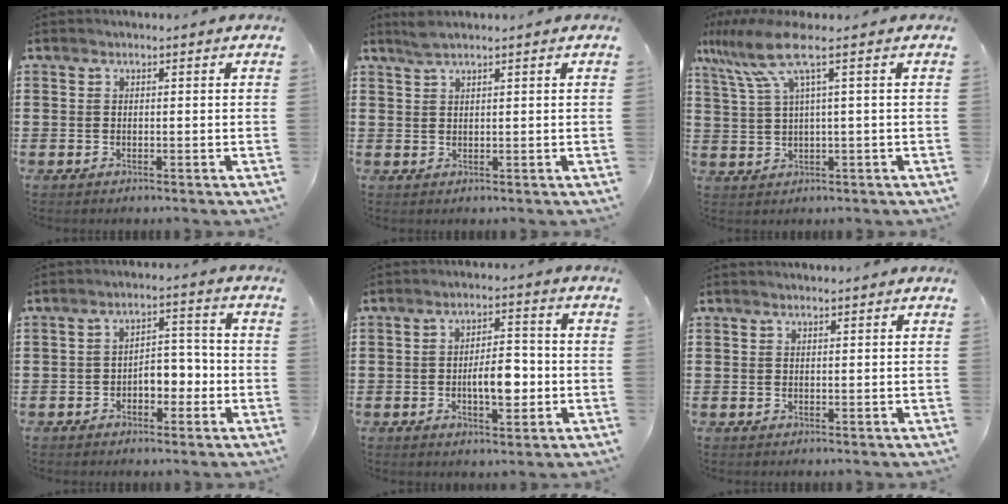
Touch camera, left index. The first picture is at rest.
{"total": 2.3, "force": [1.8, 0.2, 1.4], "torque": [-0.030, 0.002, 0.032]}
{"total": 7.8, "force": [3.1, 1.1, 7.1], "torque": [-0.168, -0.013, 0.046]}
{"total": 4.5, "force": [-1.9, 2.7, 3.0], "torque": [-0.050, 0.006, -0.042]}
{"total": 6.4, "force": [-1.2, 2.9, 5.6], "torque": [-0.083, 0.002, -0.026]}
{"total": 0.6, "force": [0.4, 0.0, 0.3], "torque": [-0.008, -0.001, 0.009]}